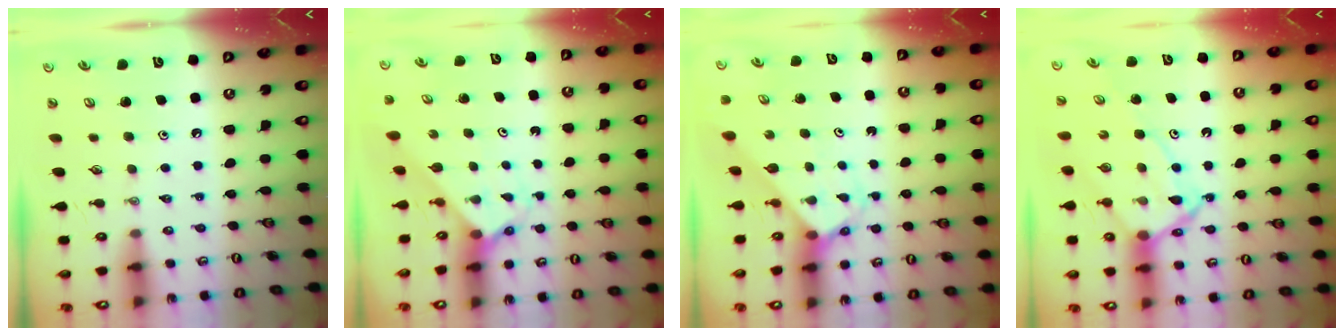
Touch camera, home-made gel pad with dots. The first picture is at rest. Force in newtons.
{"total": 2.4, "press": 2.4, "slide": 0.2}
{"total": 3.0, "press": 3.0, "slide": 0.2}
{"total": 11.8, "press": 11.8, "slide": 1.2}